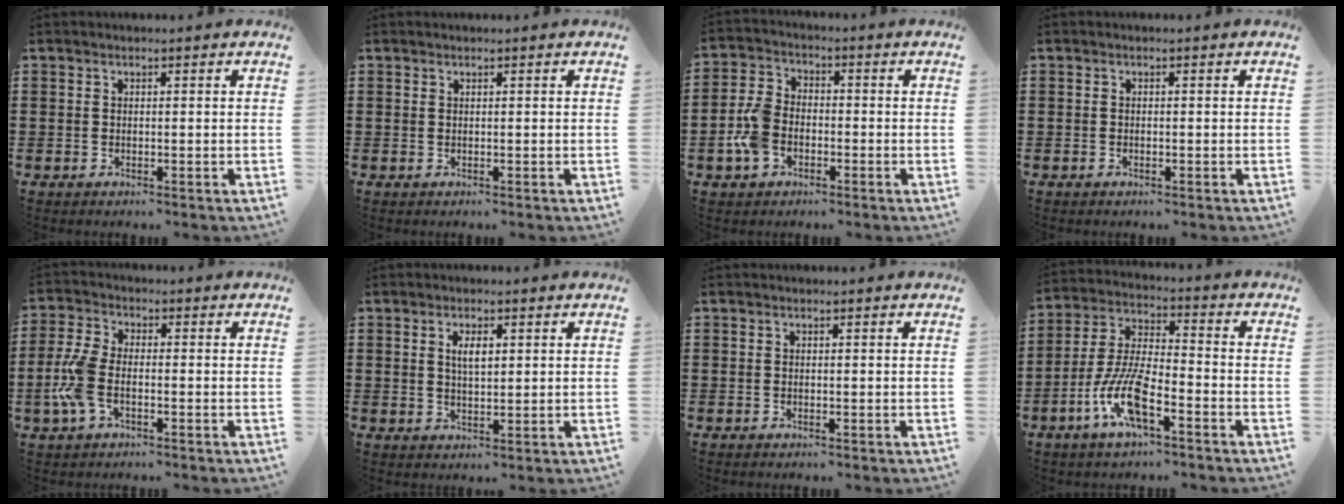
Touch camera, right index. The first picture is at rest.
{"total": 0.0}
{"total": 6.3, "force": [-2.2, 4.1, 4.3], "torque": [-0.110, 0.004, -0.048]}
{"total": 0.0}
{"total": 6.5, "force": [-1.8, 3.1, 5.4], "torque": [-0.135, -0.005, -0.041]}
{"total": 3.0, "force": [1.0, 1.1, 2.6], "torque": [-0.047, 0.001, 0.013]}
{"total": 0.0}
{"total": 9.8, "force": [-4.8, 2.9, 8.1], "torque": [-0.186, -0.006, -0.092]}